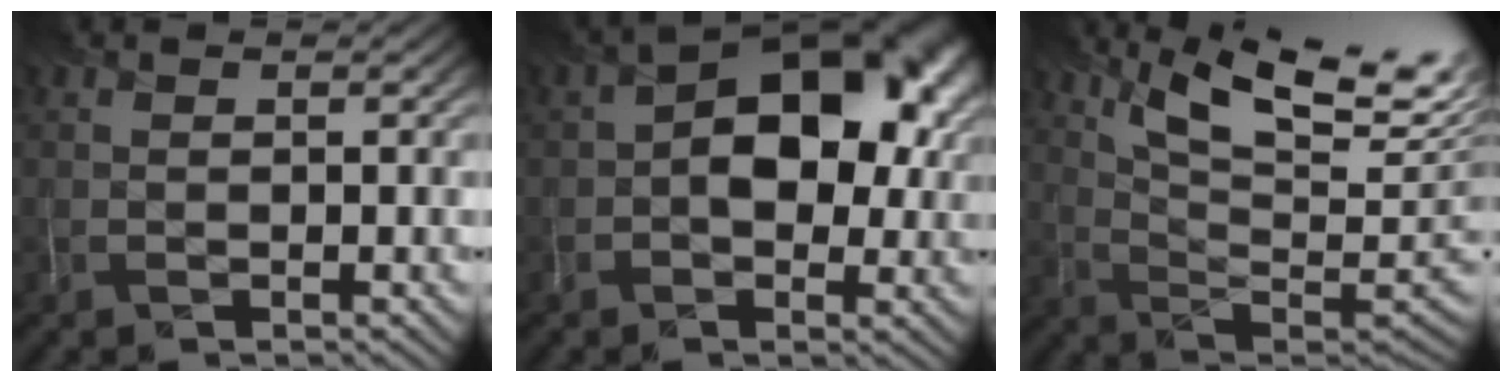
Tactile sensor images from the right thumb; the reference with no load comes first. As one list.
[{"total": 12.1, "force": [1.2, 7.6, 9.4], "torque": [-0.123, 0.018, 0.012]}, {"total": 17.3, "force": [8.8, 6.0, 13.6], "torque": [-0.226, 0.021, 0.151]}]